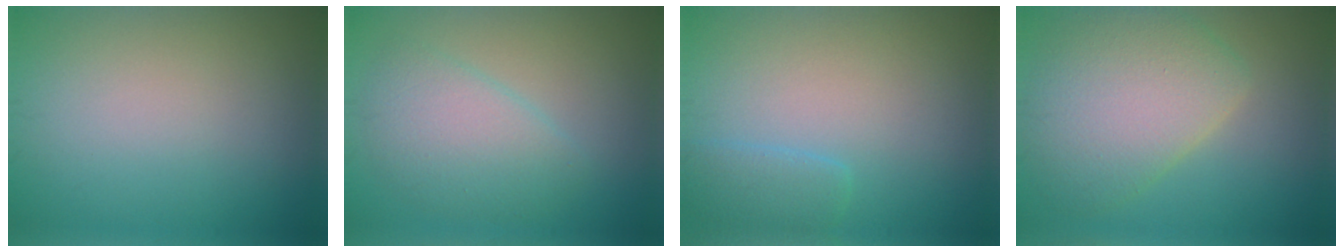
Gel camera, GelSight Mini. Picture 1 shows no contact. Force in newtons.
{"total": 4.0, "press": 4.0, "slide": 0.2}
{"total": 2.0, "press": 2.0, "slide": 0.2}
{"total": 7.2, "press": 7.1, "slide": 0.3}